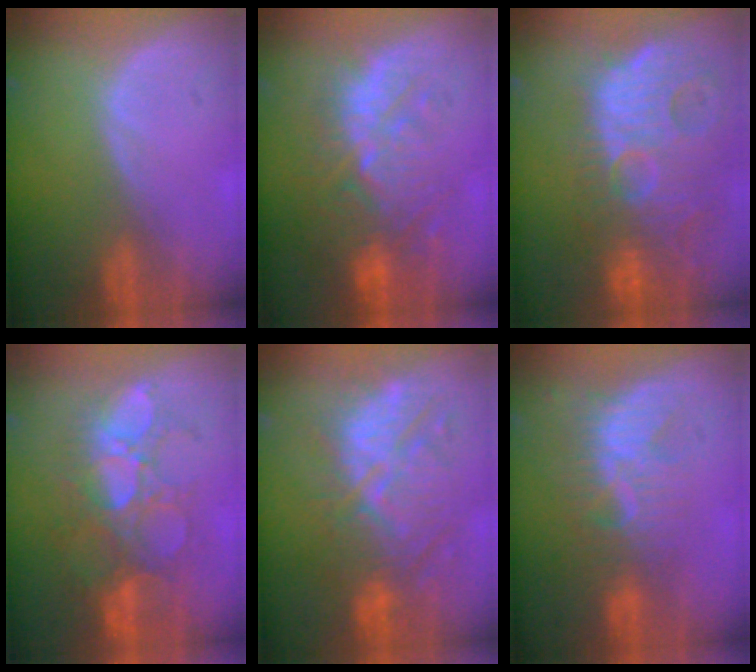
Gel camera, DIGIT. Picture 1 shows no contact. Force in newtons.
{"total": 11.0, "press": 9.9, "slide": 4.7}
{"total": 14.8, "press": 12.7, "slide": 7.6}
{"total": 10.9, "press": 9.6, "slide": 5.2}
{"total": 11.0, "press": 10.9, "slide": 1.8}
{"total": 8.7, "press": 7.6, "slide": 4.3}